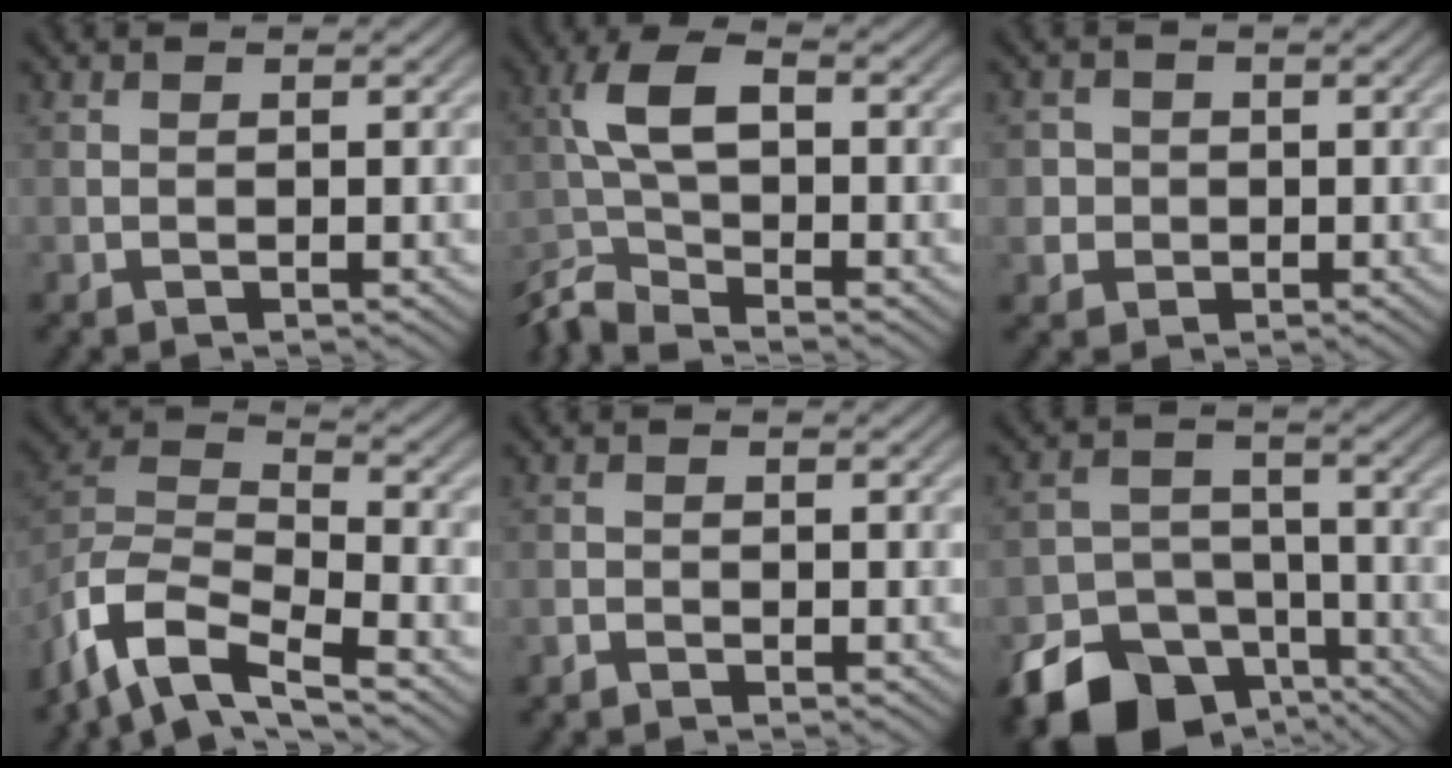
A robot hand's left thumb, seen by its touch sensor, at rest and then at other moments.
{"total": 7.1, "force": [-4.3, 2.5, 5.1], "torque": [-0.115, 0.000, -0.098]}
{"total": 3.3, "force": [0.0, 3.2, 0.6], "torque": [-0.011, 0.001, -0.008]}
{"total": 11.1, "force": [-8.1, 3.7, 6.7], "torque": [-0.147, -0.010, -0.168]}
{"total": 1.0, "force": [-0.8, 0.5, 0.2], "torque": [-0.003, -0.001, -0.018]}
{"total": 13.5, "force": [-8.8, 8.6, 5.7], "torque": [-0.120, -0.030, -0.138]}